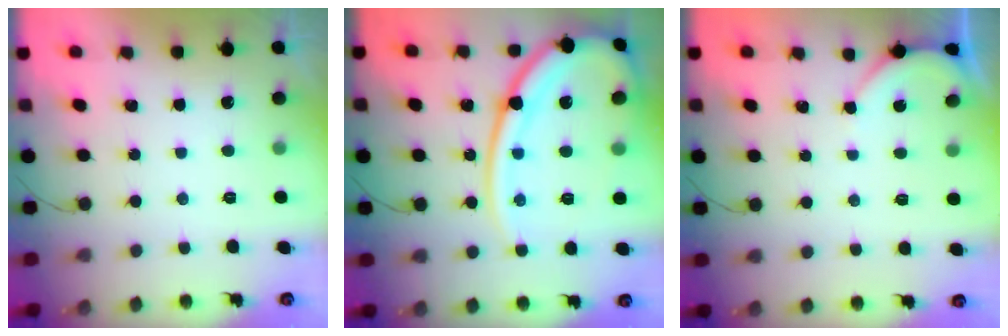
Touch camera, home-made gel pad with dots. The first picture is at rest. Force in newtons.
{"total": 20.1, "press": 20.0, "slide": 2.1}
{"total": 2.8, "press": 2.8, "slide": 0.4}